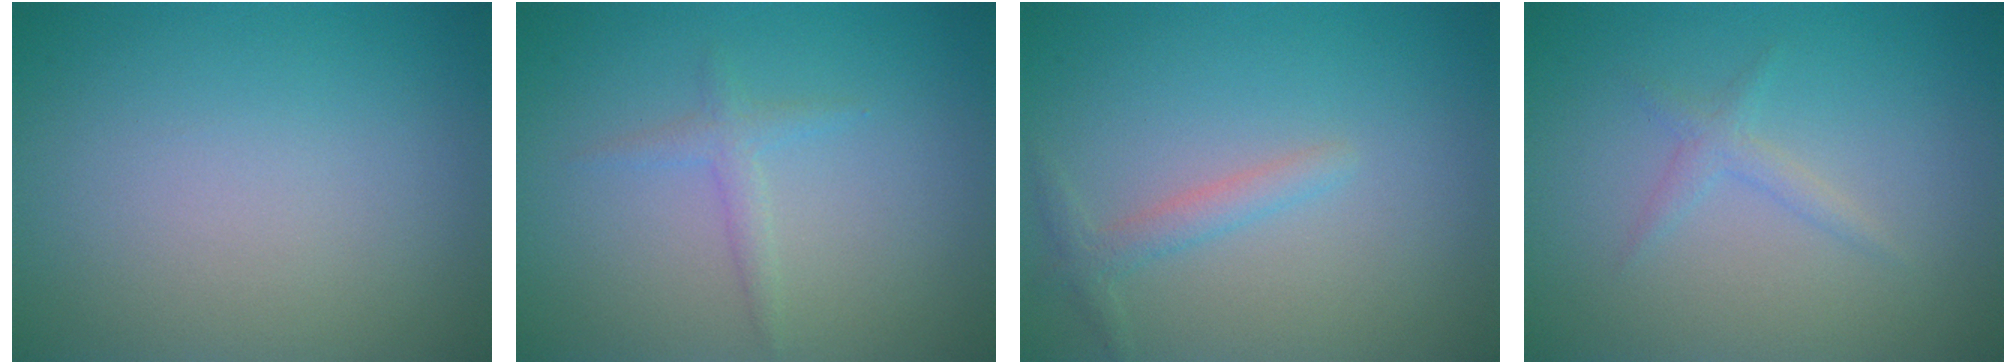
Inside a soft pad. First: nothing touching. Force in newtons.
{"total": 1.3, "press": 1.3, "slide": 0.1}
{"total": 1.6, "press": 1.6, "slide": 0.1}
{"total": 1.2, "press": 1.2, "slide": 0.0}